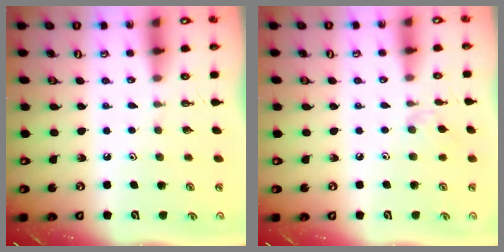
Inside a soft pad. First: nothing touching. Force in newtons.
{"total": 5.9, "press": 5.9, "slide": 0.6}